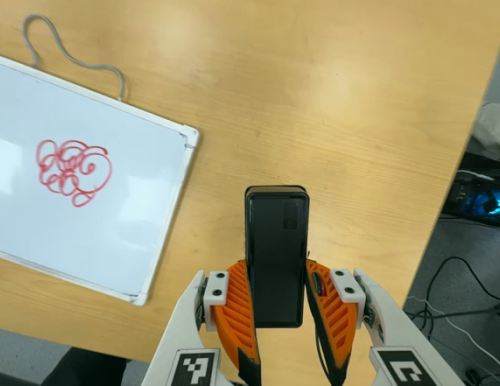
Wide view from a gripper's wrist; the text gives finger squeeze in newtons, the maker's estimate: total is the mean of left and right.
{"total": 5.1, "left": 3.4, "right": 6.8}